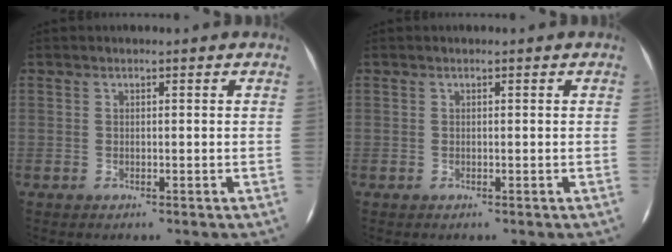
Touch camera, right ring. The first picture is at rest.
{"total": 0.0}